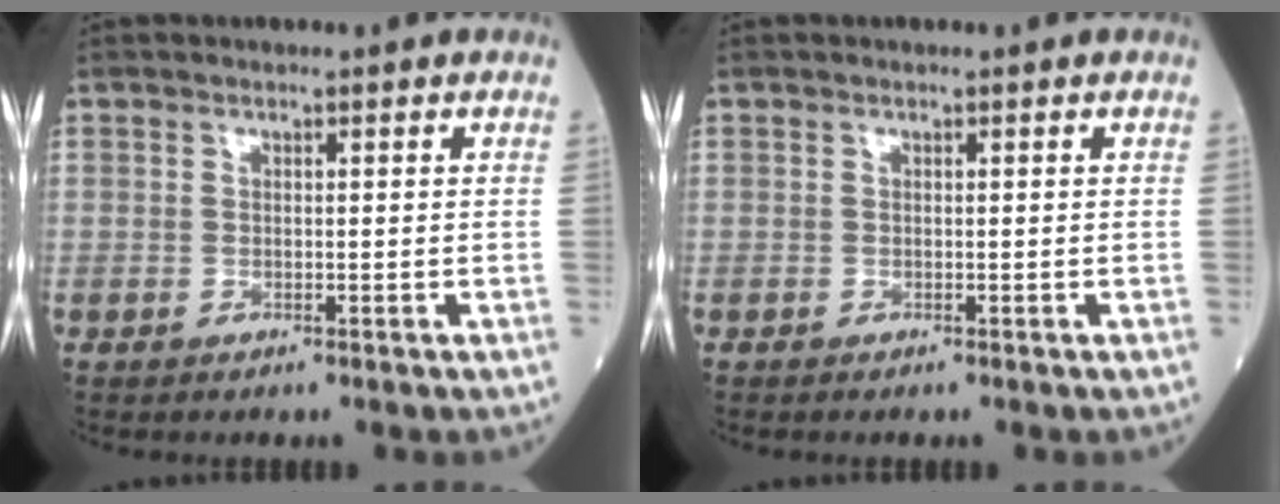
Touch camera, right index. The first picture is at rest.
{"total": 0.0}